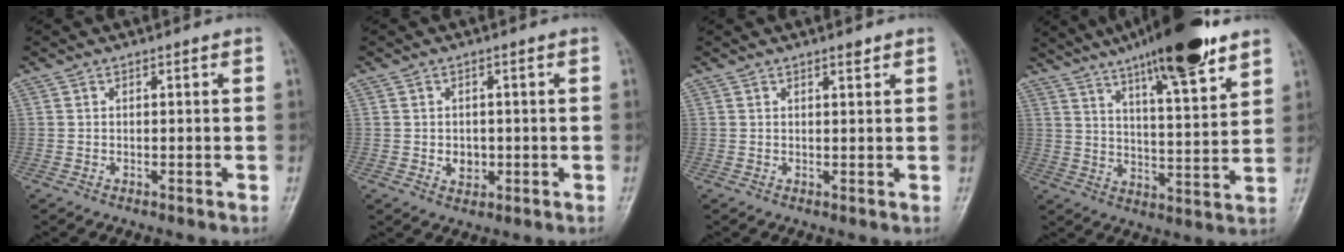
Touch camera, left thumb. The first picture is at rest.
{"total": 2.8, "force": [-0.4, 2.3, 1.7], "torque": [-0.015, 0.001, -0.001]}
{"total": 1.4, "force": [1.1, 0.2, 0.9], "torque": [-0.012, -0.007, 0.018]}
{"total": 18.4, "force": [12.7, 3.4, 12.9], "torque": [-0.179, -0.051, 0.200]}